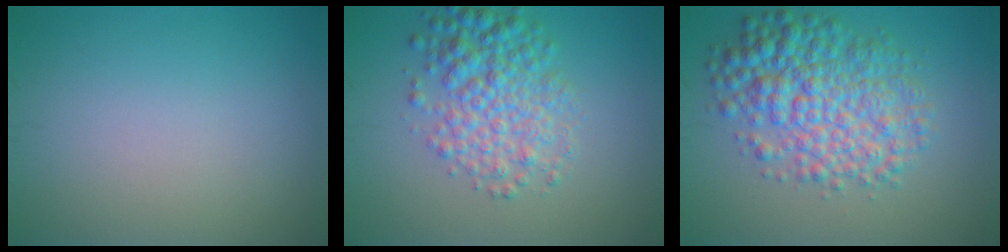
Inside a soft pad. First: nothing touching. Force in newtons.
{"total": 5.0, "press": 5.0, "slide": 0.1}
{"total": 7.0, "press": 7.0, "slide": 0.1}